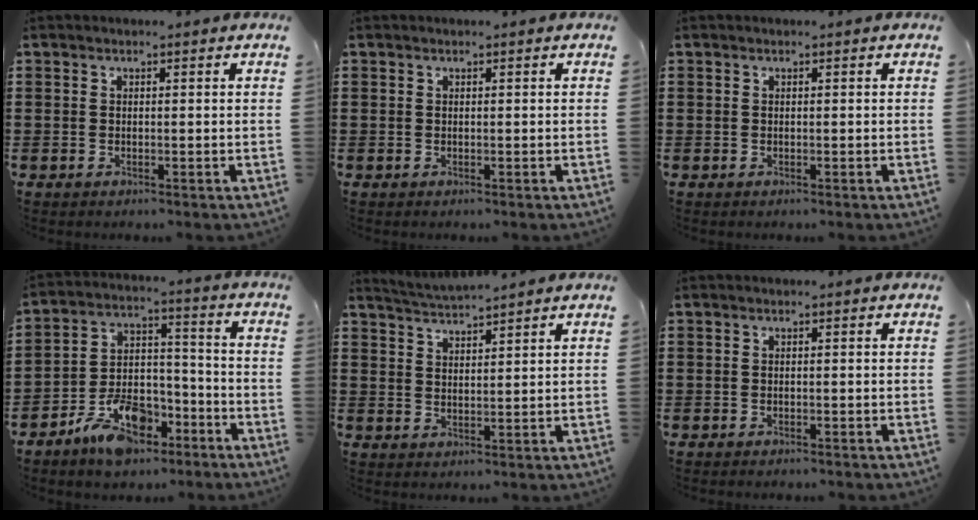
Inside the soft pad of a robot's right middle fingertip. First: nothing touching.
{"total": 0.0}
{"total": 0.0}
{"total": 10.7, "force": [-7.5, 5.1, 5.6], "torque": [-0.105, 0.032, -0.138]}
{"total": 3.0, "force": [2.9, -0.5, -0.1], "torque": [-0.010, -0.011, 0.054]}
{"total": 0.6, "force": [-0.6, 0.1, 0.1], "torque": [-0.003, -0.001, -0.013]}